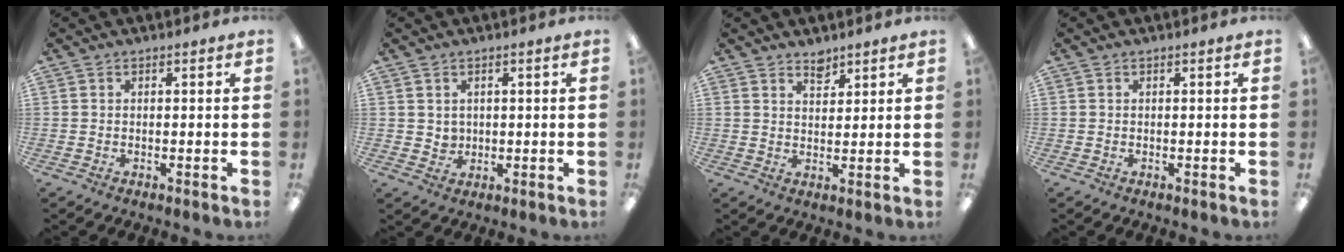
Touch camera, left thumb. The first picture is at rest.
{"total": 2.6, "force": [1.3, 2.2, 0.1], "torque": [-0.002, -0.004, 0.022]}
{"total": 3.4, "force": [3.0, 1.3, 0.7], "torque": [0.005, -0.024, 0.053]}
{"total": 0.0}